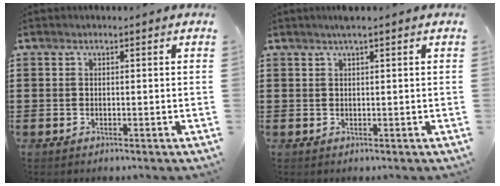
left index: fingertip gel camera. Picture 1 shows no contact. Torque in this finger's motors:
{"motor_torque": [0.67, -0.60, 0.23, 0.01]}